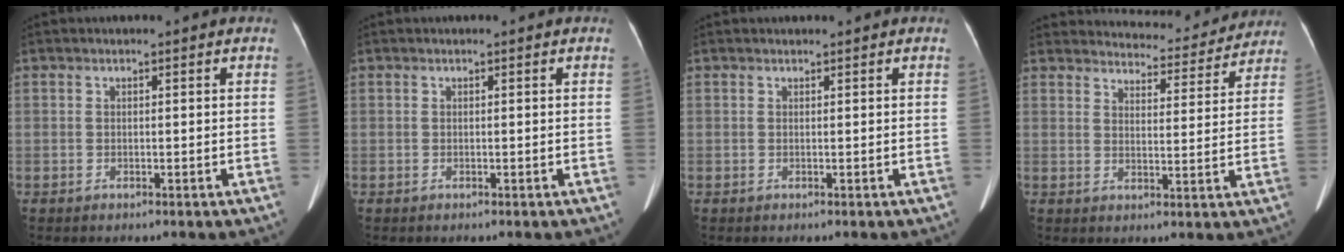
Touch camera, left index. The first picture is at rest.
{"total": 0.0}
{"total": 0.0}
{"total": 10.1, "force": [9.8, 2.1, 0.6], "torque": [0.012, -0.002, 0.108]}